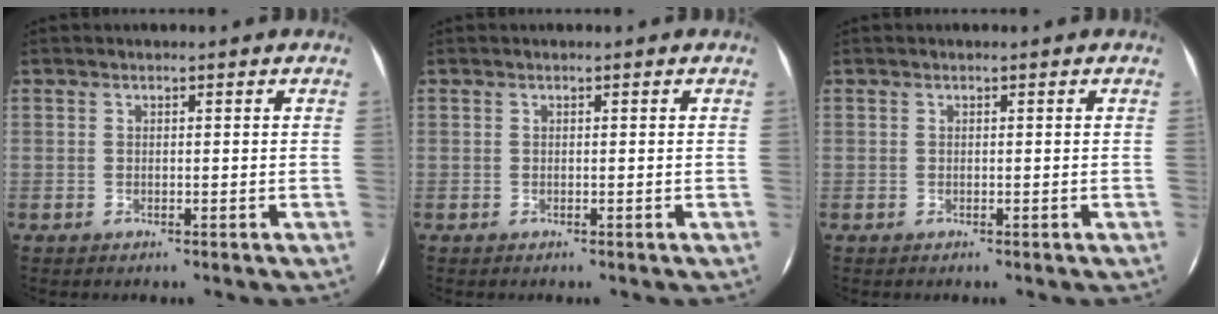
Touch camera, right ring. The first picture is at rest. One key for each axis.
{"total": 0.0}
{"total": 0.0}